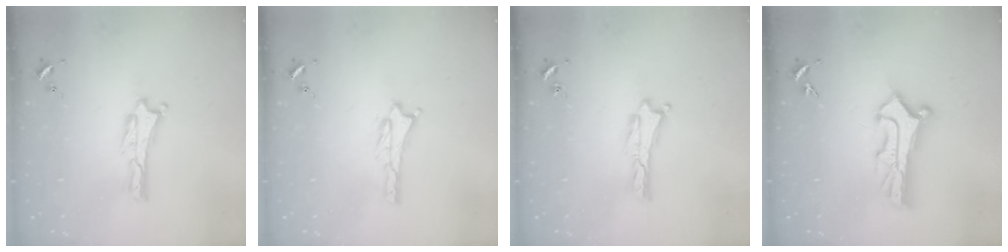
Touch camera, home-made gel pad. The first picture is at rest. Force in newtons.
{"total": 0.9, "press": 0.9, "slide": 0.2}
{"total": 0.0}
{"total": 6.7, "press": 6.7, "slide": 0.6}